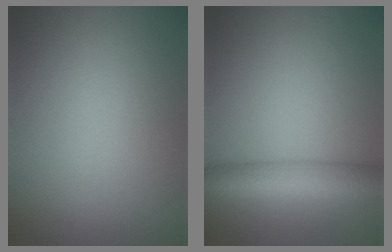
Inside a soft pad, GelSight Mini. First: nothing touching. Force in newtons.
{"total": 5.8, "press": 5.8, "slide": 0.1}